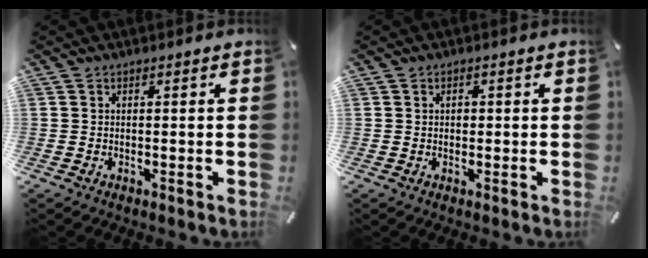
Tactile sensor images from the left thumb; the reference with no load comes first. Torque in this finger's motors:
{"motor_torque": [0.24, 0.50, 0.03, -0.12, -0.02]}